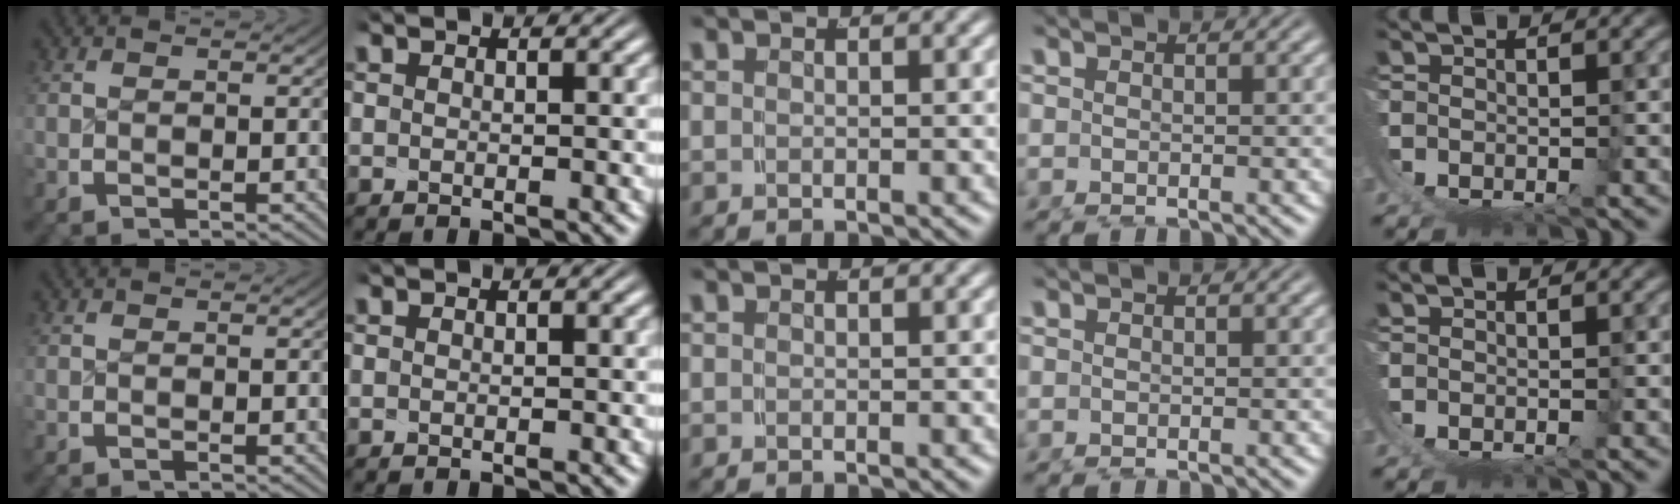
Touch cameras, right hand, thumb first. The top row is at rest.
{}